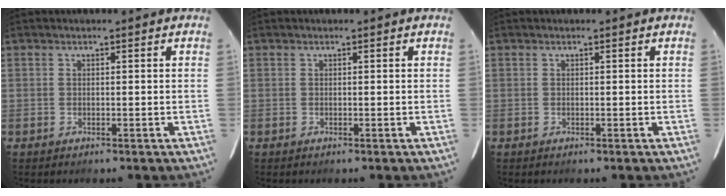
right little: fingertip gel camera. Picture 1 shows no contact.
{"total": 0.0}
{"total": 0.0}